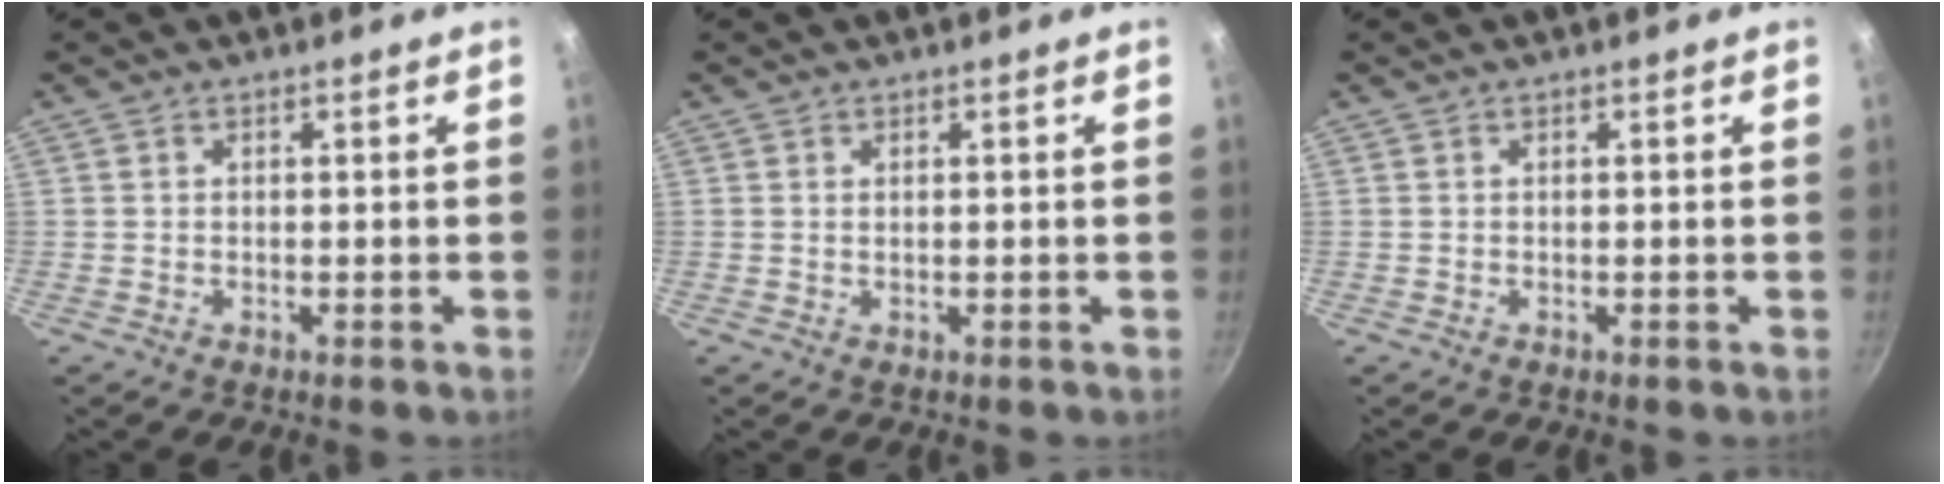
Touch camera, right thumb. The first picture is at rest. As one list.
[{"total": 0.5, "force": [0.2, 0.3, 0.4], "torque": [-0.007, 0.000, 0.004]}, {"total": 0.0}]